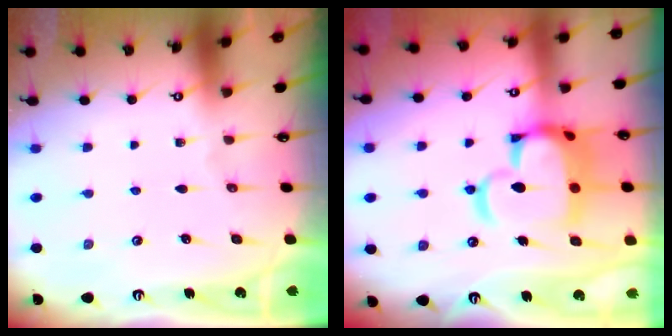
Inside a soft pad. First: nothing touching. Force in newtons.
{"total": 13.9, "press": 13.8, "slide": 1.4}